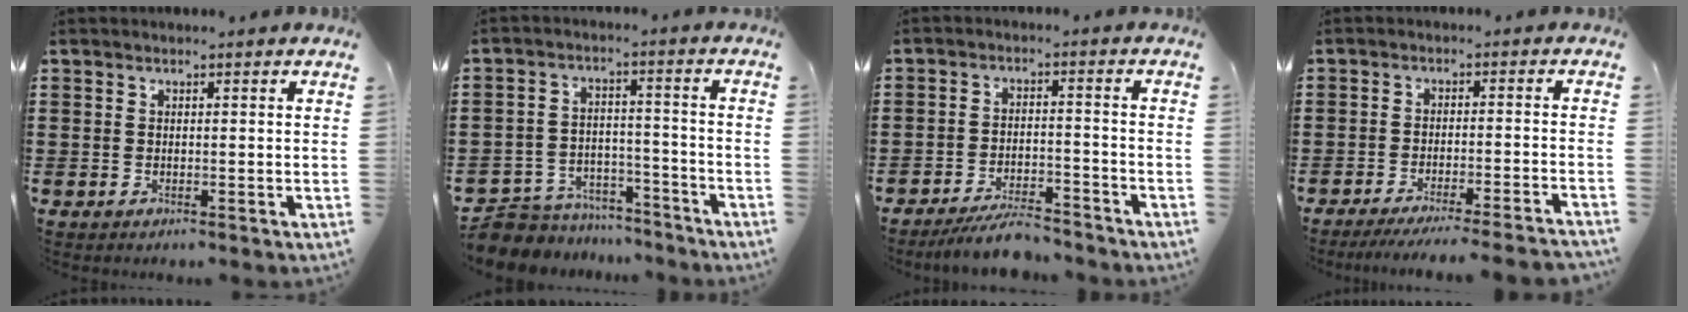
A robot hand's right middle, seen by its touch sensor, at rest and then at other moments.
{"total": 5.8, "force": [-5.6, 1.2, 0.0], "torque": [-0.010, 0.013, -0.117]}
{"total": 5.4, "force": [-5.0, 0.7, 2.0], "torque": [-0.036, 0.000, -0.095]}
{"total": 4.1, "force": [-3.7, -0.4, 1.8], "torque": [-0.028, -0.009, -0.071]}